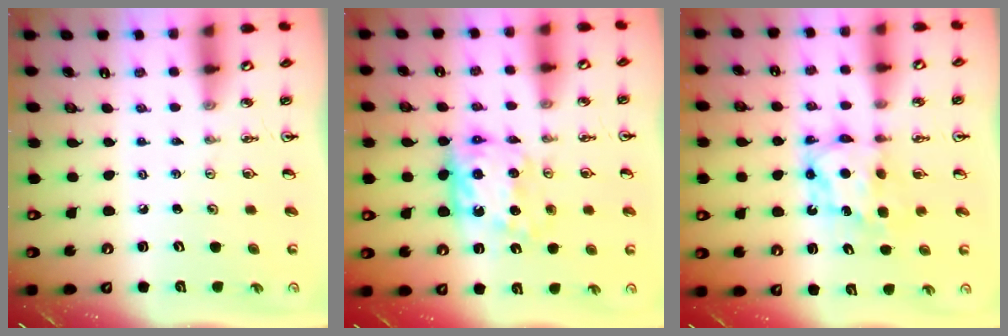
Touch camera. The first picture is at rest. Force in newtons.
{"total": 11.6, "press": 11.6, "slide": 0.5}
{"total": 6.1, "press": 6.1, "slide": 0.6}